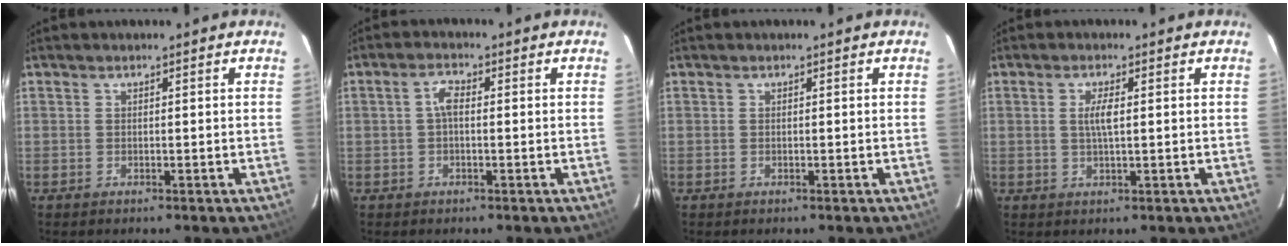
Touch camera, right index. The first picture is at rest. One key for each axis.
{"total": 2.6, "fx": 0.0, "fy": 1.2, "fz": 2.3, "tx": -0.047, "ty": 0.010, "tz": -0.001}
{"total": 0.0}
{"total": 2.8, "fx": 0.4, "fy": 0.5, "fz": 2.8, "tx": -0.055, "ty": 0.000, "tz": 0.008}